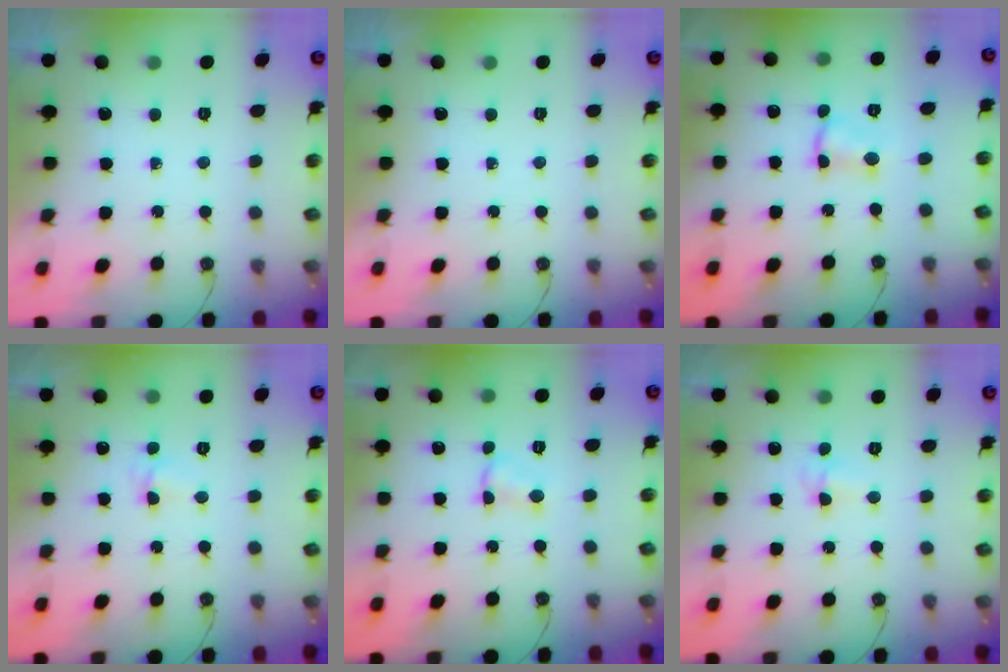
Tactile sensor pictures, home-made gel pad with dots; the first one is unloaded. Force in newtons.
{"total": 0.0}
{"total": 1.9, "press": 1.9, "slide": 0.4}
{"total": 3.6, "press": 3.6, "slide": 0.4}
{"total": 2.9, "press": 2.9, "slide": 0.5}
{"total": 5.0, "press": 3.8, "slide": 3.3}